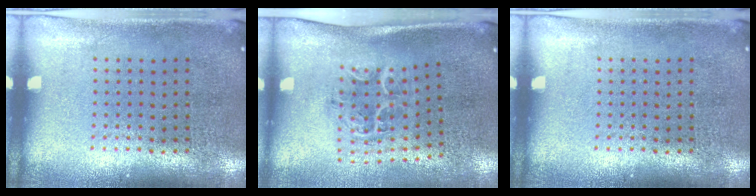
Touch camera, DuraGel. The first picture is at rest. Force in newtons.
{"total": 1.3, "press": 1.2, "slide": 0.4}
{"total": 0.0}